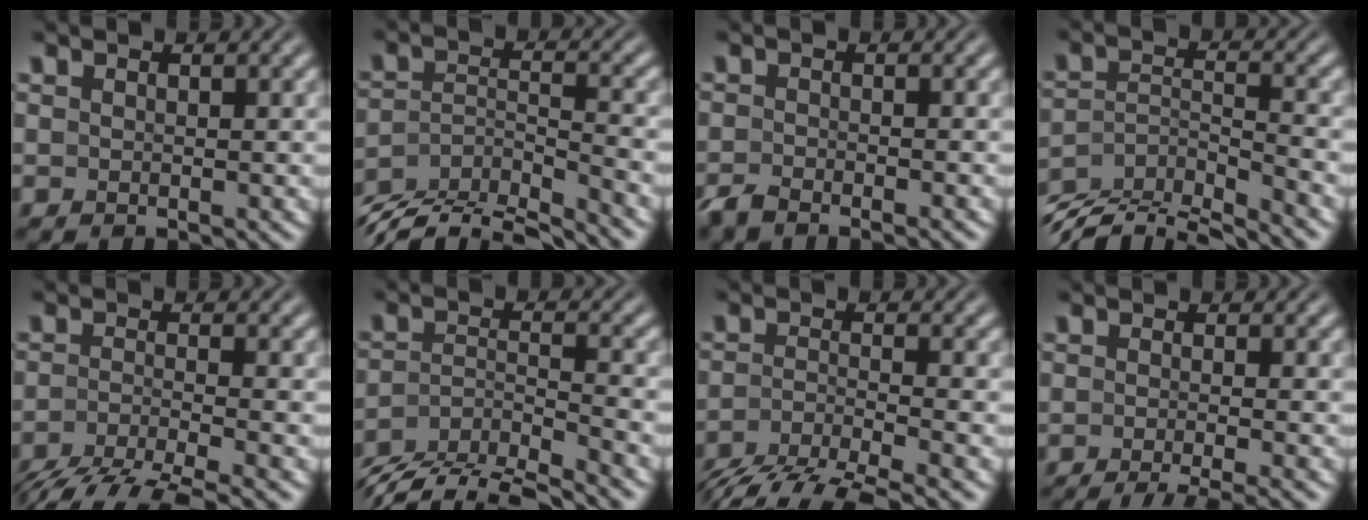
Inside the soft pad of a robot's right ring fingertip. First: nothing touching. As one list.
[{"total": 8.0, "force": [-4.3, 4.5, 5.1], "torque": [-0.092, -0.033, -0.061]}, {"total": 2.5, "force": [-2.3, 0.6, 0.7], "torque": [-0.013, -0.002, -0.042]}, {"total": 7.2, "force": [-3.6, 4.2, 4.7], "torque": [-0.088, -0.029, -0.053]}, {"total": 6.1, "force": [-4.3, 2.0, 3.7], "torque": [-0.061, -0.016, -0.060]}, {"total": 9.3, "force": [-6.0, 5.2, 4.7], "torque": [-0.094, -0.037, -0.091]}, {"total": 7.7, "force": [-6.0, 2.9, 4.0], "torque": [-0.071, -0.022, -0.085]}, {"total": 8.6, "force": [-7.9, 1.9, 2.9], "torque": [-0.031, -0.014, -0.117]}]